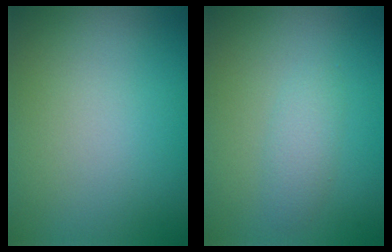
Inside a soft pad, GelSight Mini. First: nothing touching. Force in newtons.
{"total": 1.5, "press": 1.5, "slide": 0.1}